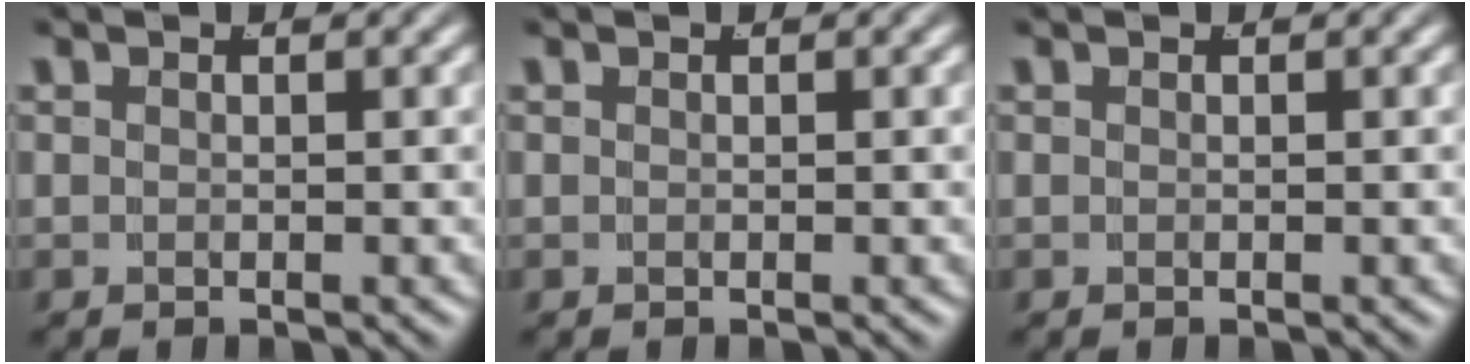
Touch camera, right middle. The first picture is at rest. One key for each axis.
{"total": 0.0}
{"total": 0.0}